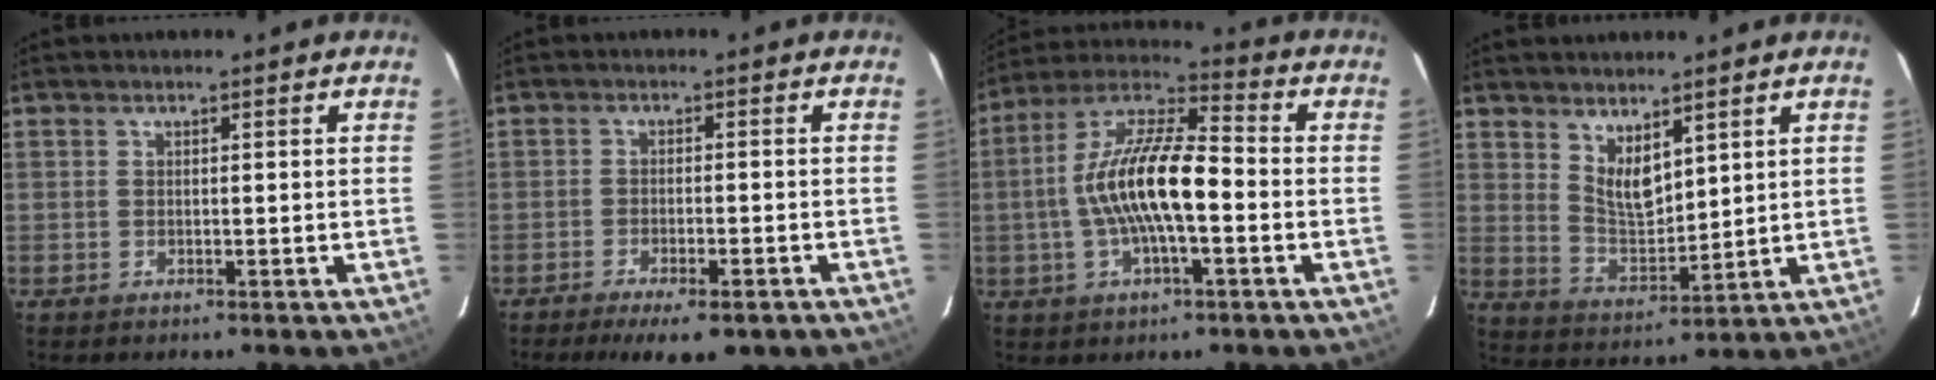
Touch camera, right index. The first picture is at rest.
{"total": 10.0, "force": [-7.3, 2.9, 6.1], "torque": [-0.127, -0.028, -0.107]}
{"total": 15.0, "force": [-2.3, 4.6, 14.1], "torque": [-0.274, 0.012, -0.048]}
{"total": 6.9, "force": [4.4, 3.0, 4.4], "torque": [-0.073, -0.010, 0.089]}